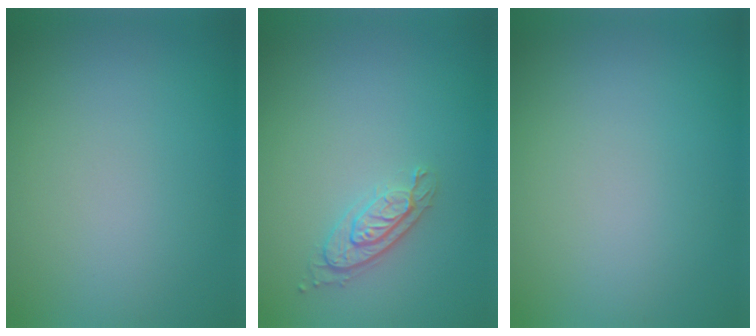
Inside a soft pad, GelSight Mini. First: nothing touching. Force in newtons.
{"total": 2.1, "press": 1.8, "slide": 1.1}
{"total": 0.0}